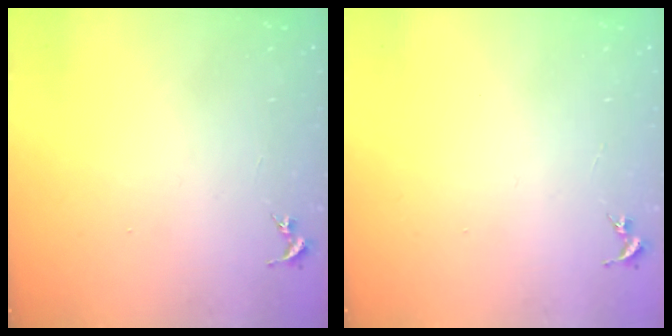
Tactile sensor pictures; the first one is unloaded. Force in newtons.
{"total": 0.0}